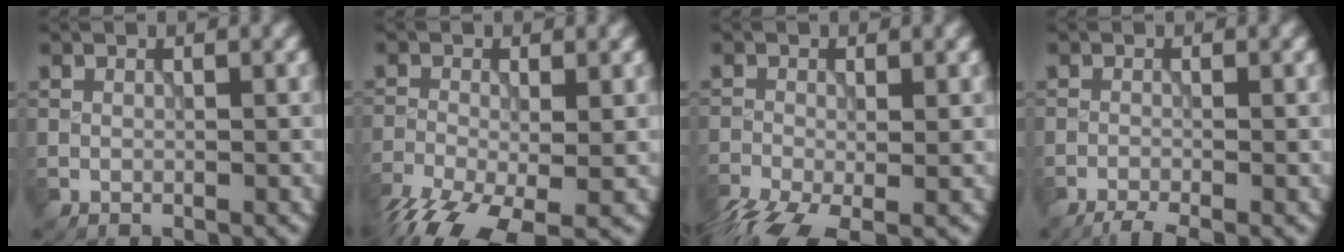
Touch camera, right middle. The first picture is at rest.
{"total": 9.4, "force": [-5.9, 3.7, 6.4], "torque": [-0.137, -0.038, -0.104]}
{"total": 6.6, "force": [-4.0, 2.6, 4.5], "torque": [-0.098, -0.025, -0.079]}
{"total": 2.6, "force": [-2.1, 0.3, 1.5], "torque": [-0.025, -0.006, -0.047]}